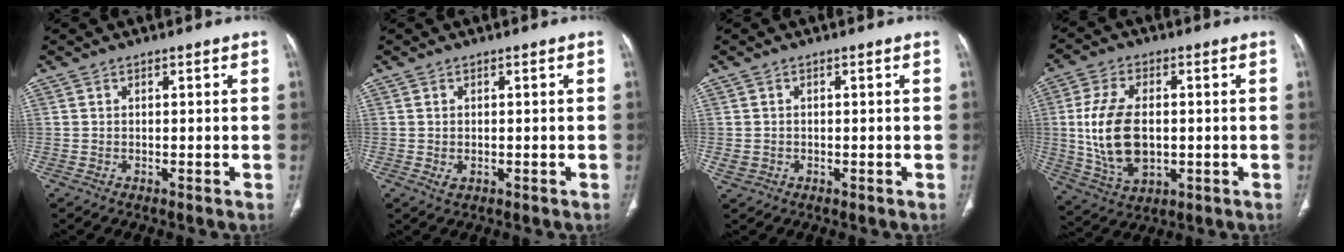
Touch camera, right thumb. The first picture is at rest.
{"total": 1.5, "force": [-0.3, 1.0, 1.1], "torque": [-0.024, 0.002, 0.000]}
{"total": 1.7, "force": [-0.3, 1.5, 0.6], "torque": [-0.011, 0.004, 0.000]}
{"total": 14.0, "force": [-0.1, 8.3, 11.2], "torque": [-0.219, -0.005, 0.009]}